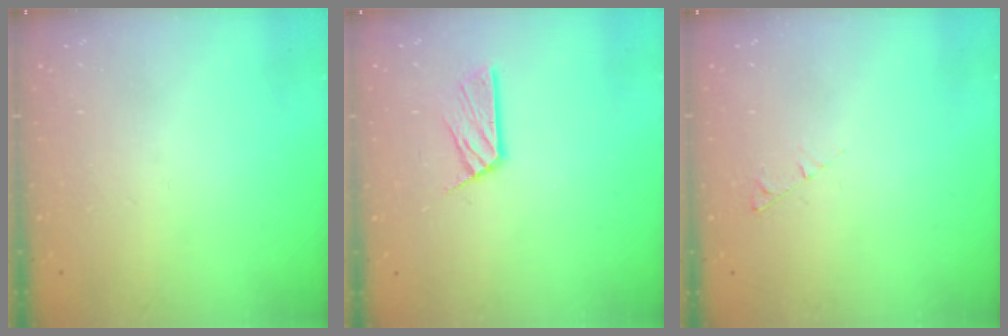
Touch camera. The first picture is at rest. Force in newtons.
{"total": 10.0, "press": 10.0, "slide": 0.9}
{"total": 2.9, "press": 2.9, "slide": 0.4}